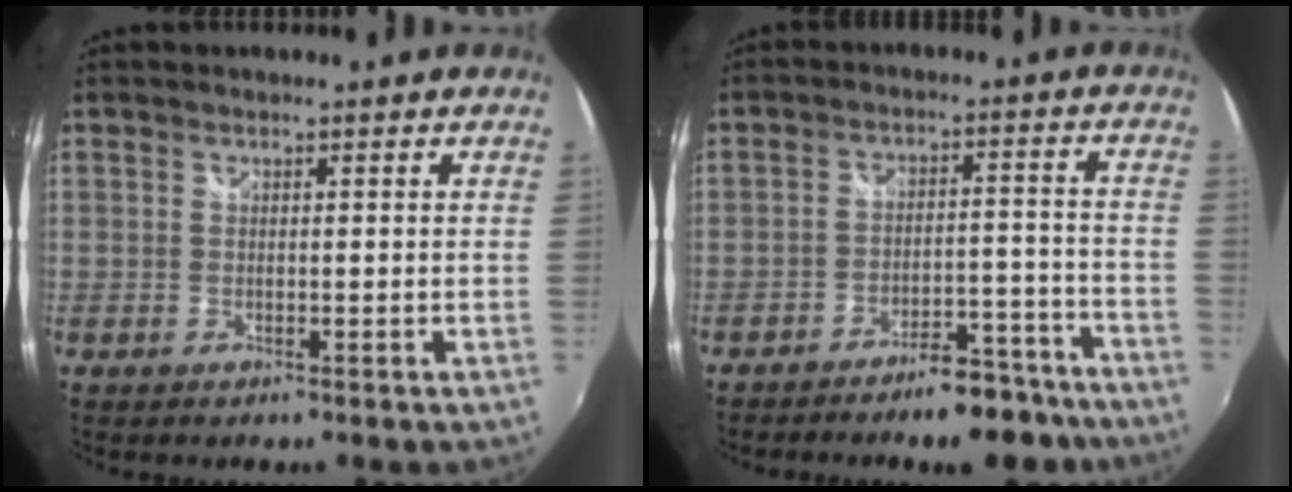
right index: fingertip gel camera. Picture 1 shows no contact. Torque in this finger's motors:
{"motor_torque": [0.72, -0.72, 0.17, 0.05]}